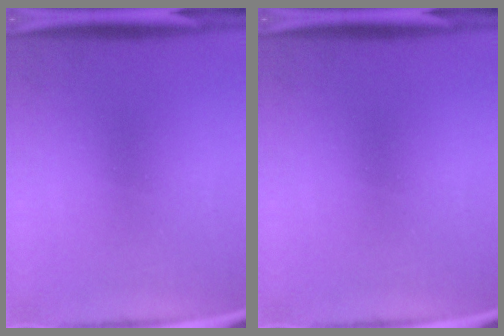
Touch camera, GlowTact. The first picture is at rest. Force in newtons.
{"total": 0.0}